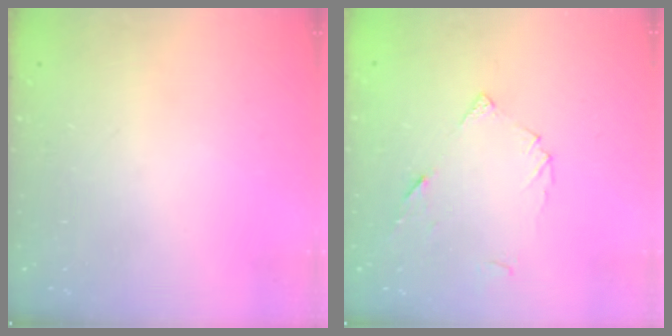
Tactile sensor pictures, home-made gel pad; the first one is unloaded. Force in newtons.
{"total": 5.5, "press": 5.5, "slide": 0.8}